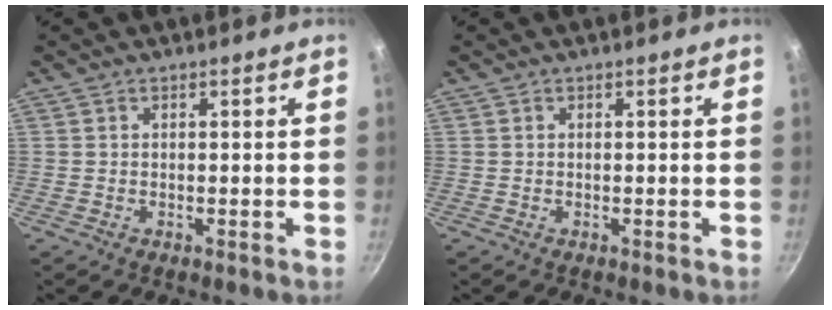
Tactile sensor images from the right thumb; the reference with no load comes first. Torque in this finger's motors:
{"motor_torque": [0.00, 0.00, 0.04, 0.04, 0.00]}